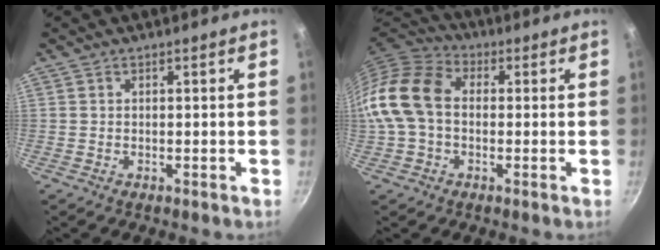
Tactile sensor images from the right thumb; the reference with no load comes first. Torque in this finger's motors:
{"motor_torque": [-0.77, 1.23, 0.73, -0.68, 0.36]}